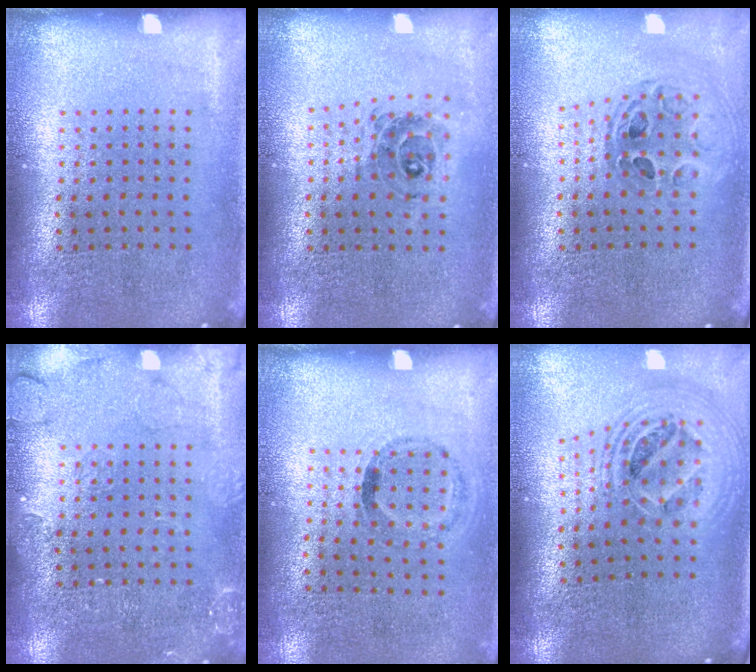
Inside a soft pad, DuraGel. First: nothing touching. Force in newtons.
{"total": 0.8, "press": 0.8, "slide": 0.1}
{"total": 0.7, "press": 0.7, "slide": 0.1}
{"total": 2.4, "press": 2.4, "slide": 0.4}
{"total": 1.1, "press": 0.7, "slide": 0.9}
{"total": 2.3, "press": 1.8, "slide": 1.5}